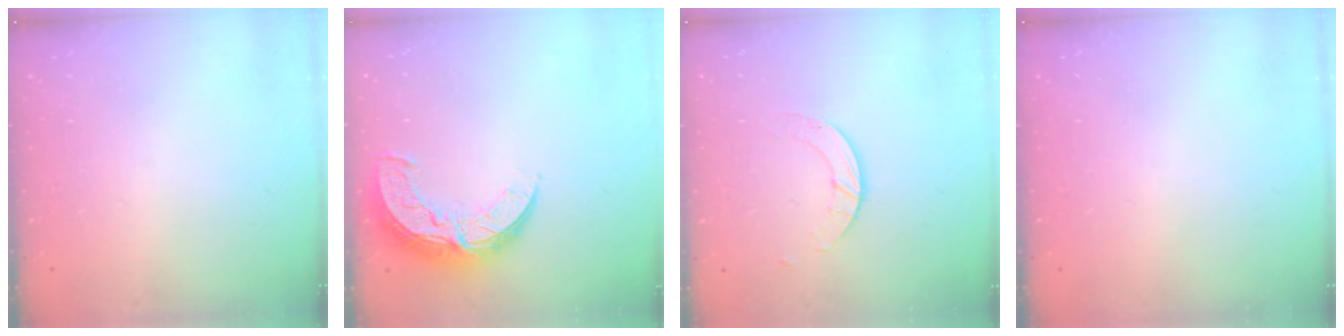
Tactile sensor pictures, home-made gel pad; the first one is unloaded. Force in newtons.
{"total": 11.4, "press": 11.3, "slide": 0.8}
{"total": 3.6, "press": 3.6, "slide": 0.2}
{"total": 0.0}